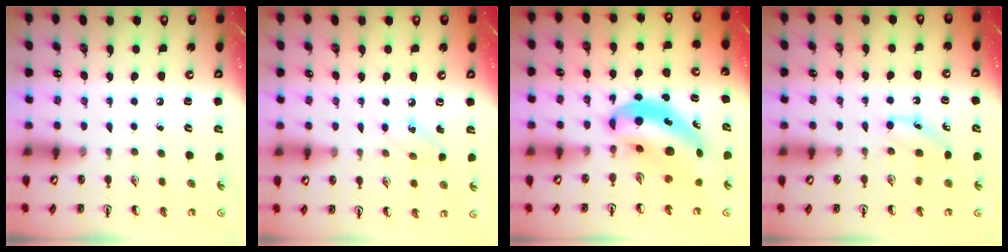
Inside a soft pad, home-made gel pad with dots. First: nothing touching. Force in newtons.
{"total": 5.0, "press": 4.7, "slide": 1.7}
{"total": 8.7, "press": 8.4, "slide": 2.5}
{"total": 3.9, "press": 3.6, "slide": 1.3}